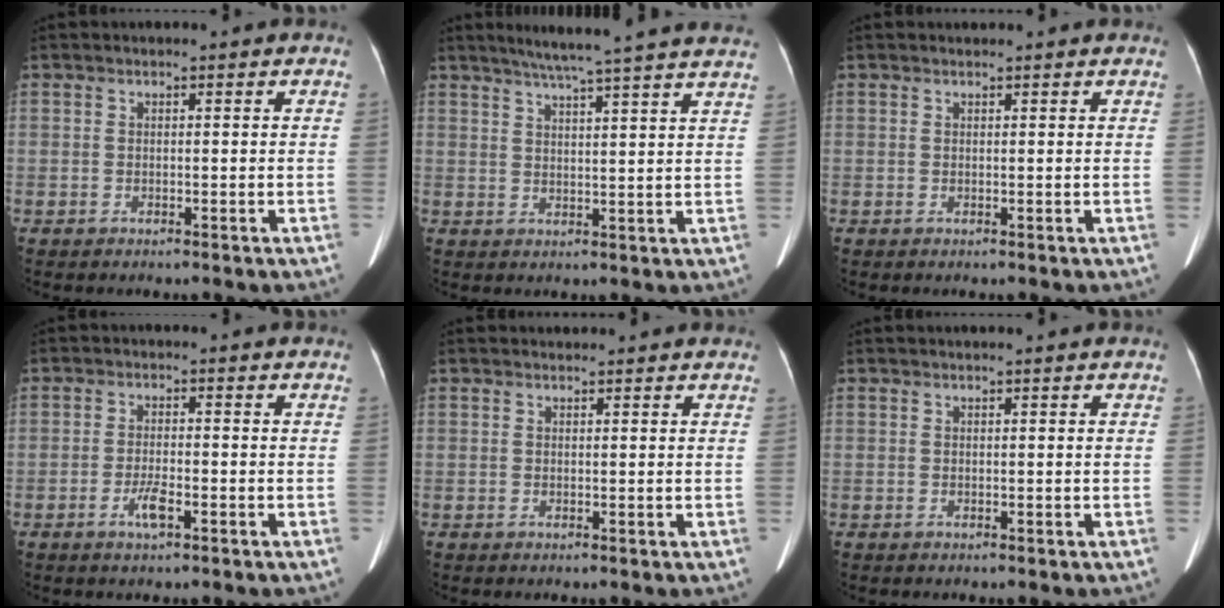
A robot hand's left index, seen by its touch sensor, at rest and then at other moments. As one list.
[{"total": 17.3, "force": [15.0, -0.8, 8.5], "torque": [-0.135, 0.000, 0.186]}, {"total": 1.3, "force": [1.2, 0.2, 0.1], "torque": [-0.012, 0.013, 0.014]}, {"total": 3.0, "force": [-1.6, 0.6, 2.5], "torque": [-0.049, -0.001, -0.029]}, {"total": 1.5, "force": [1.4, 0.4, 0.1], "torque": [-0.013, 0.012, 0.016]}, {"total": 0.0}]